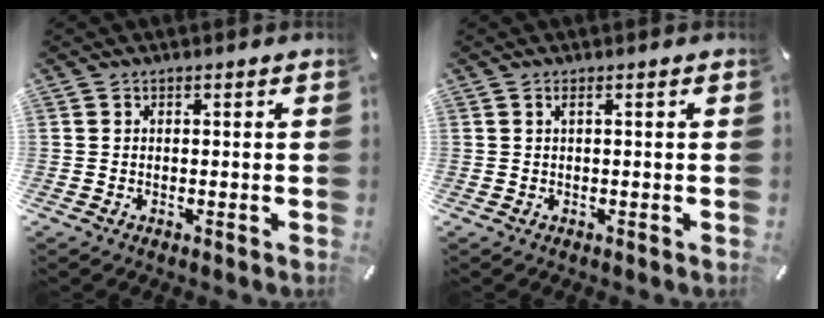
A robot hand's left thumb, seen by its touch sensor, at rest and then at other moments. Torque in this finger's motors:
{"motor_torque": [0.25, 0.17, 0.14, -0.07, 0.00]}